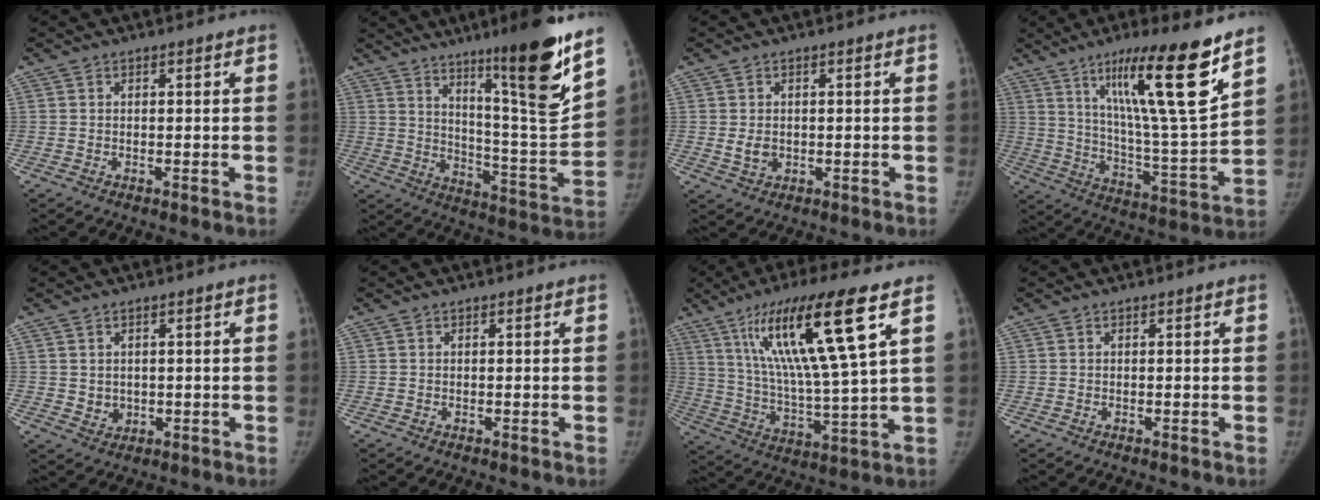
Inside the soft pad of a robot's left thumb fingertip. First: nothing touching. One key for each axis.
{"total": 20.0, "fx": 12.6, "fy": 1.2, "fz": 15.5, "tx": -0.200, "ty": -0.085, "tz": 0.206}
{"total": 2.7, "fx": 0.1, "fy": 2.1, "fz": 1.7, "tx": -0.023, "ty": -0.005, "tz": 0.010}
{"total": 21.5, "fx": 12.6, "fy": 1.7, "fz": 17.3, "tx": -0.255, "ty": -0.065, "tz": 0.212}
{"total": 2.6, "fx": 0.5, "fy": 2.3, "fz": 1.1, "tx": -0.013, "ty": -0.007, "tz": 0.019}
{"total": 0.0}
{"total": 20.4, "fx": 9.4, "fy": 2.0, "fz": 18.0, "tx": -0.325, "ty": -0.039, "tz": 0.167}
{"total": 0.0}